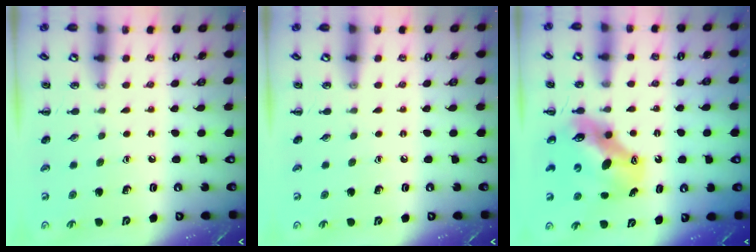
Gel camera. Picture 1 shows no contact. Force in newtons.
{"total": 0.0}
{"total": 11.3, "press": 10.9, "slide": 3.1}